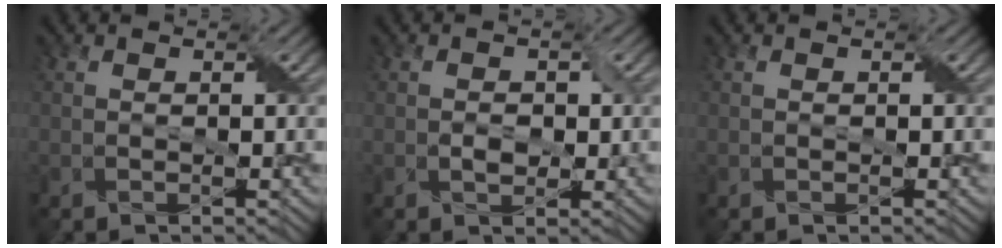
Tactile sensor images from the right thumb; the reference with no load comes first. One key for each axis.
{"total": 1.9, "fx": -0.2, "fy": 1.4, "fz": 1.3, "tx": -0.026, "ty": -0.004, "tz": -0.004}
{"total": 0.0}